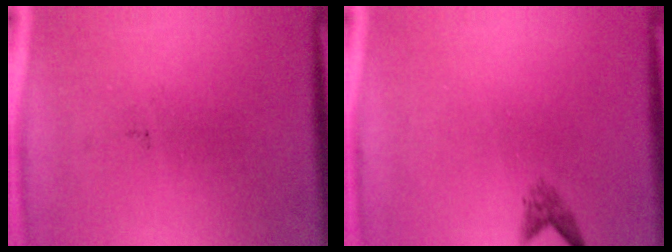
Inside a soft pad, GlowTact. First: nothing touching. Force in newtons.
{"total": 1.3}